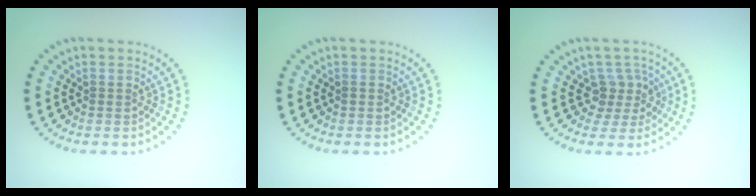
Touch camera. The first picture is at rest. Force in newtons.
{"total": 0.5, "press": 0.5, "slide": 0.1}
{"total": 2.6, "press": 2.0, "slide": 1.7}